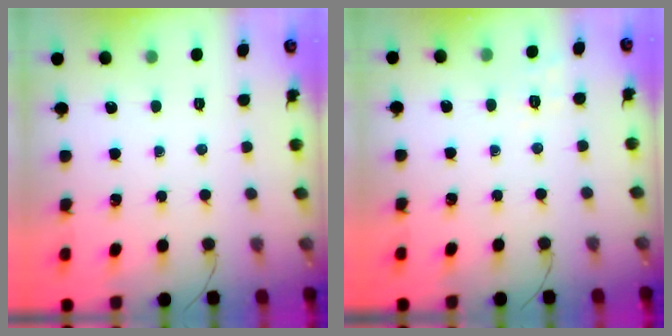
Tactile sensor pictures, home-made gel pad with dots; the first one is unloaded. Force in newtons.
{"total": 2.1, "press": 1.2, "slide": 1.8}